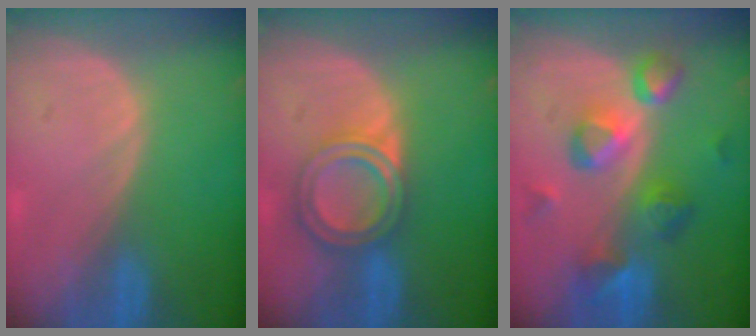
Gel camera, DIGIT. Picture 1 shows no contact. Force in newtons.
{"total": 6.6, "press": 5.9, "slide": 3.0}
{"total": 9.4, "press": 8.2, "slide": 4.6}